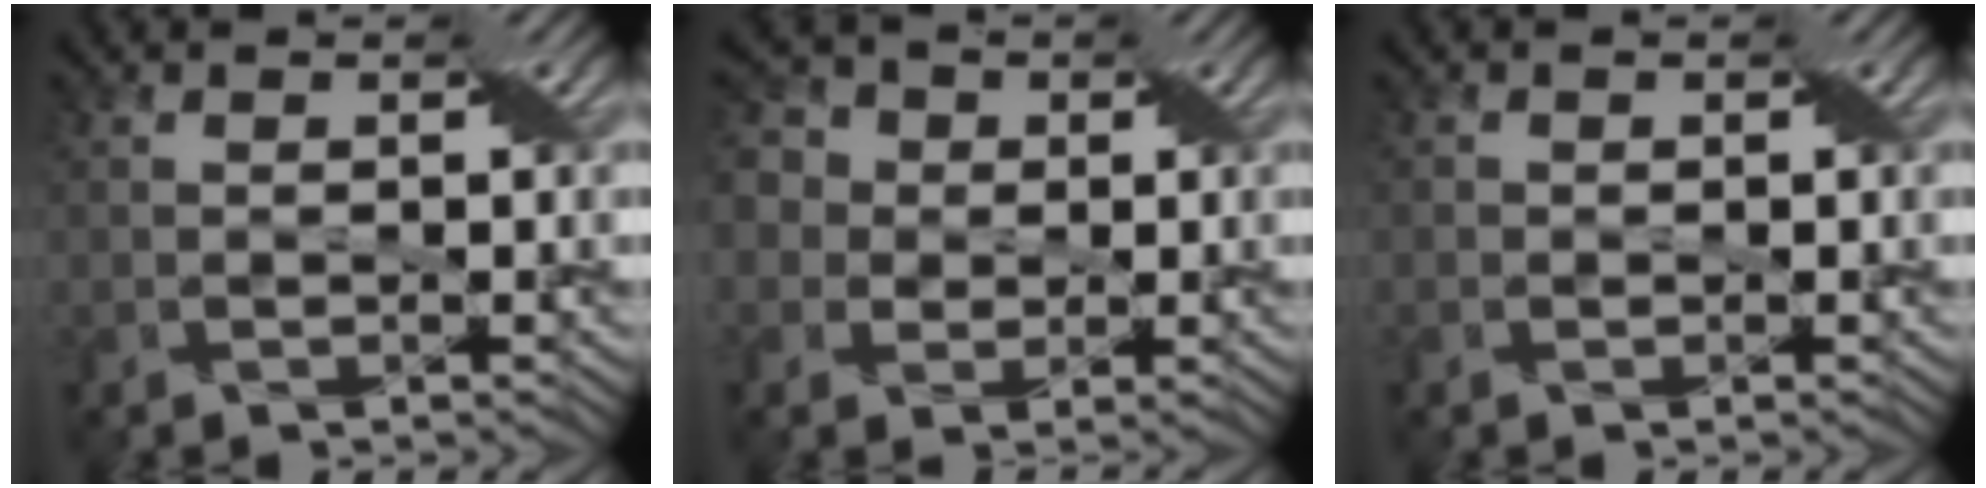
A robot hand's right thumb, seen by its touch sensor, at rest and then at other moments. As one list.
[{"total": 7.1, "force": [1.7, 6.1, 3.2], "torque": [-0.099, 0.032, 0.004]}, {"total": 0.7, "force": [-0.2, 0.7, 0.1], "torque": [-0.004, -0.003, -0.005]}]